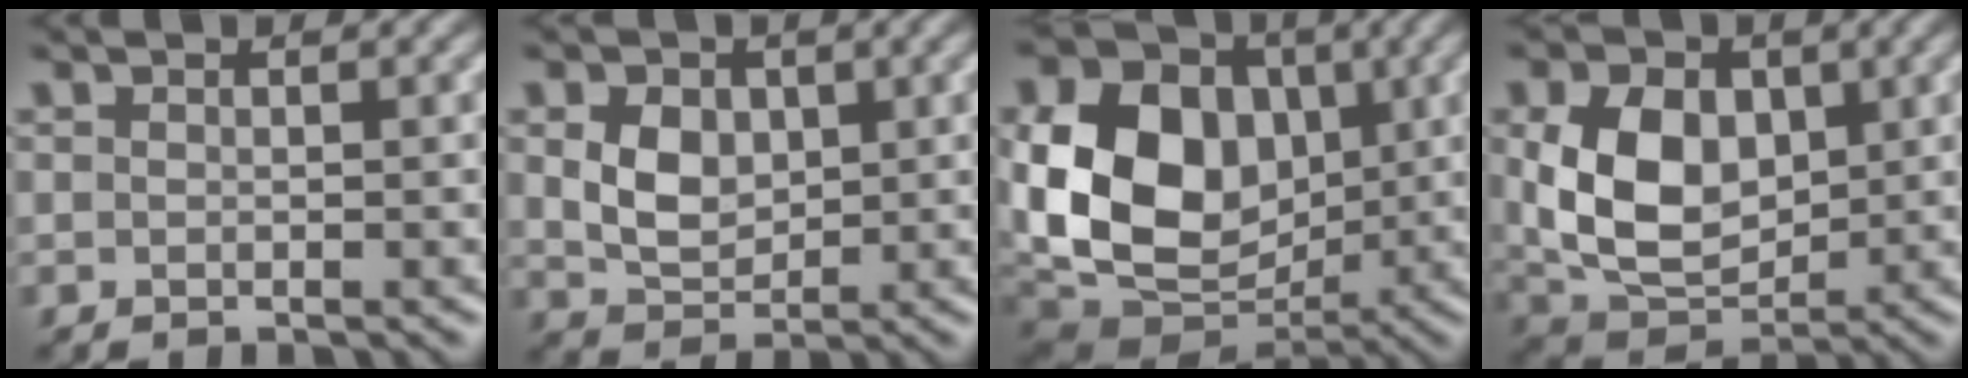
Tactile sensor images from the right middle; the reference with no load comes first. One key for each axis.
{"total": 3.8, "fx": 0.8, "fy": 2.8, "fz": 2.4, "tx": -0.052, "ty": -0.003, "tz": 0.015}
{"total": 13.4, "fx": 1.0, "fy": 9.8, "fz": 9.0, "tx": -0.185, "ty": 0.001, "tz": 0.008}
{"total": 8.1, "fx": 1.0, "fy": 5.7, "fz": 5.6, "tx": -0.121, "ty": -0.006, "tz": 0.022}